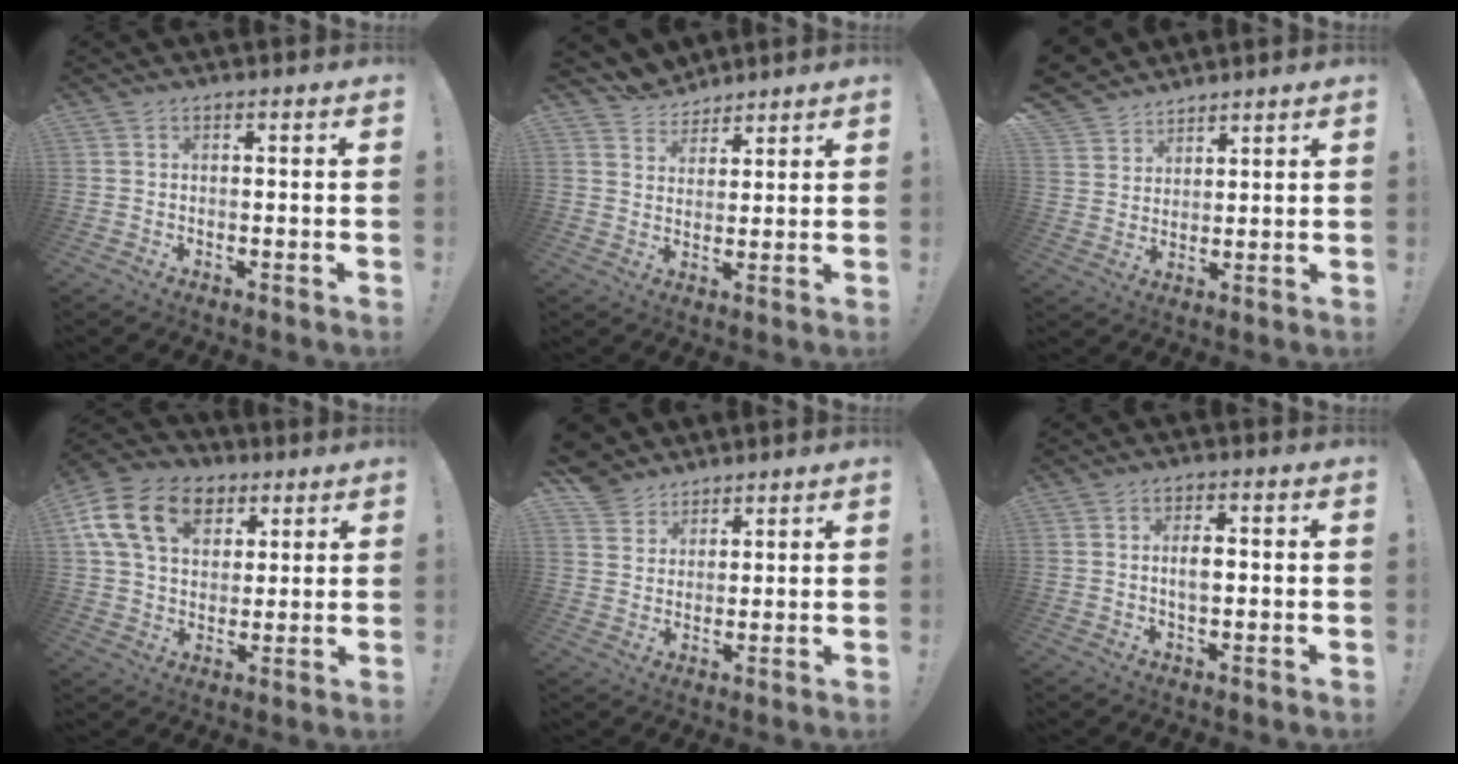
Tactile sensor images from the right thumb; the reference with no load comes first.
{"total": 7.2, "force": [6.5, 3.2, 0.4], "torque": [-0.017, -0.050, 0.127]}
{"total": 7.2, "force": [5.6, 4.5, 0.8], "torque": [-0.031, -0.043, 0.115]}
{"total": 18.0, "force": [7.4, 12.8, 10.3], "torque": [-0.162, -0.025, 0.139]}
{"total": 7.5, "force": [5.7, 4.9, 0.6], "torque": [-0.014, -0.049, 0.113]}
{"total": 3.8, "force": [0.0, 1.8, 3.3], "torque": [-0.057, 0.002, -0.006]}